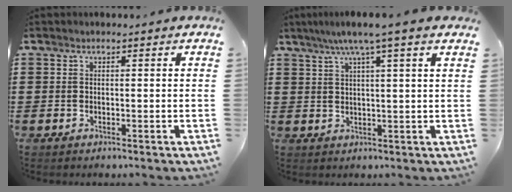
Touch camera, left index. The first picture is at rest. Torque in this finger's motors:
{"motor_torque": [1.49, -0.65, 0.73, 0.21]}